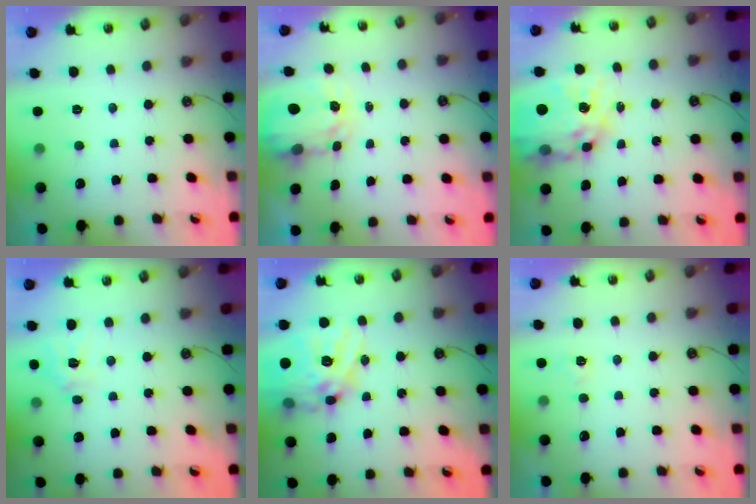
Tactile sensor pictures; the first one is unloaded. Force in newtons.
{"total": 3.5, "press": 3.5, "slide": 0.4}
{"total": 18.6, "press": 18.6, "slide": 1.8}
{"total": 9.9, "press": 9.9, "slide": 0.7}
{"total": 20.7, "press": 20.6, "slide": 2.1}
{"total": 3.2, "press": 3.2, "slide": 0.6}